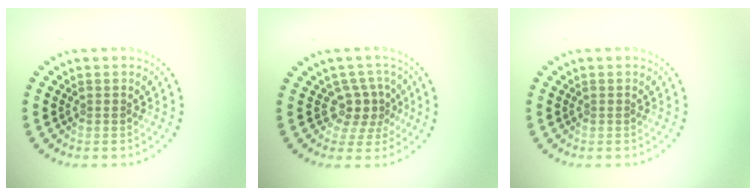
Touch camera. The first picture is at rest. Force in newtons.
{"total": 2.9, "press": 2.2, "slide": 1.9}
{"total": 0.0}